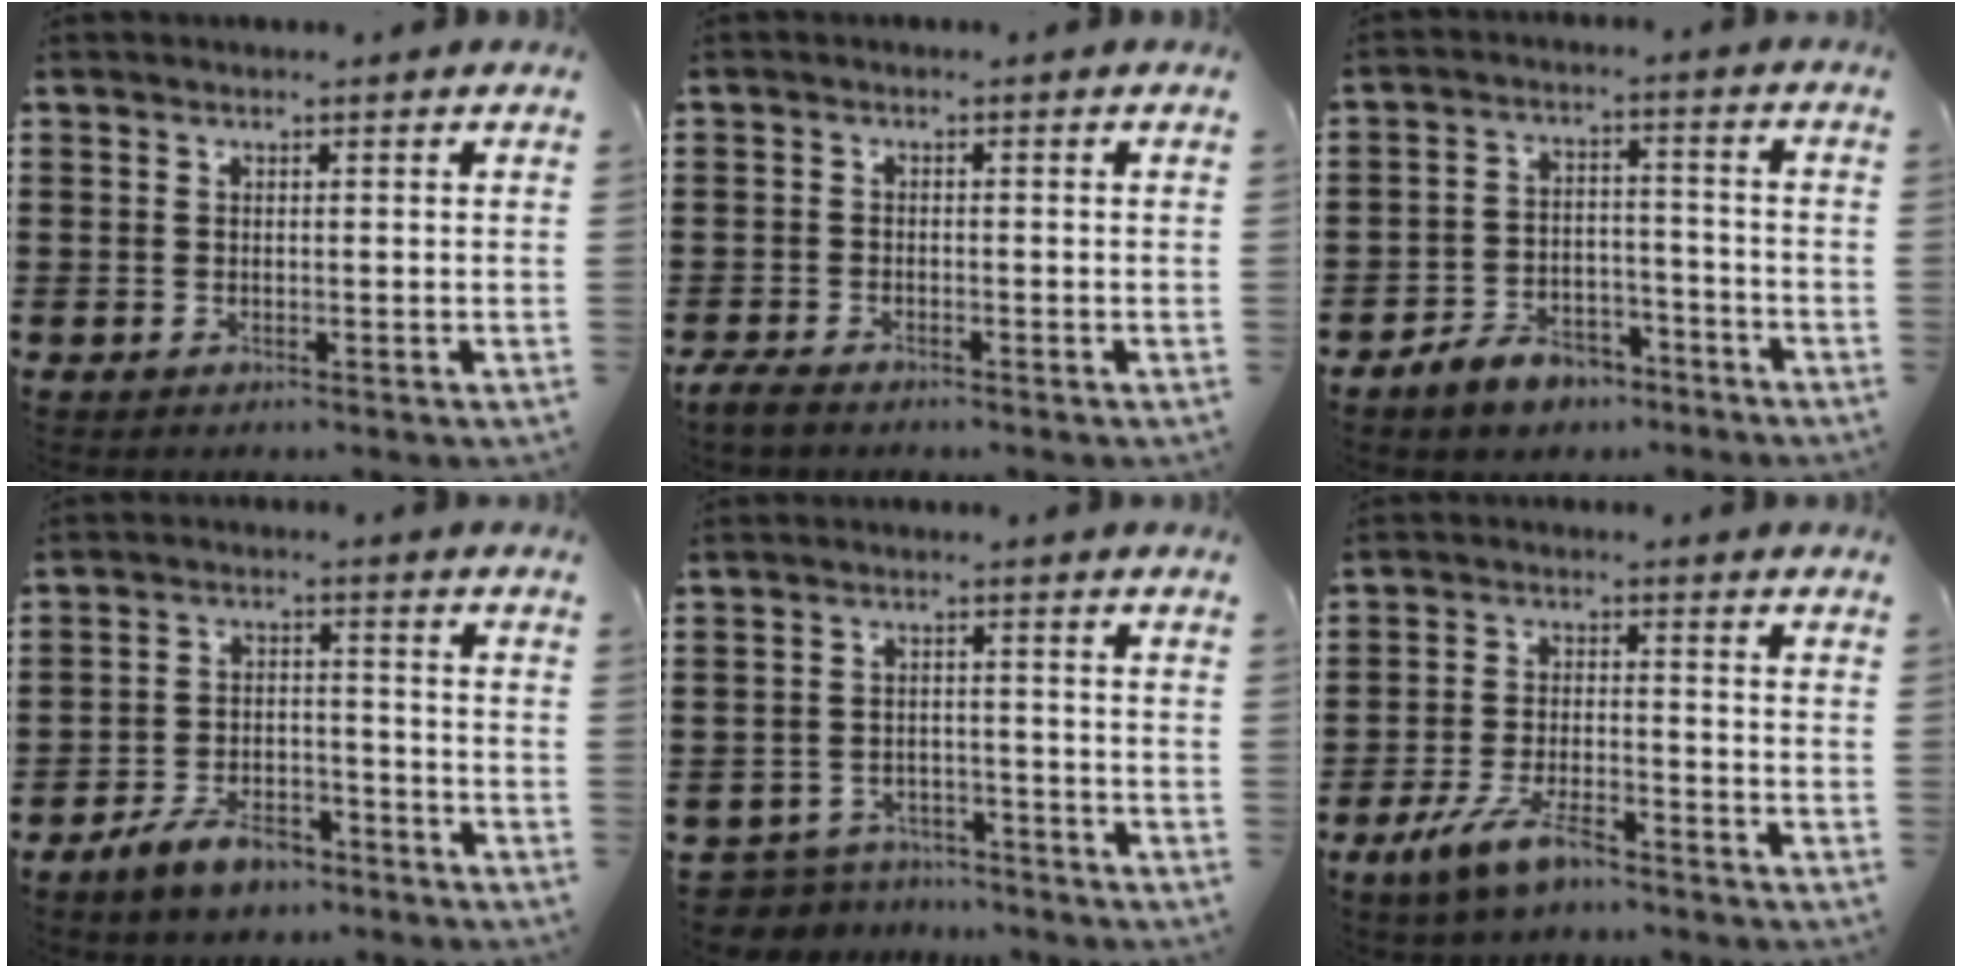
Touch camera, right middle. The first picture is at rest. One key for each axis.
{"total": 2.2, "fx": -1.9, "fy": 0.7, "fz": 0.8, "tx": -0.032, "ty": 0.000, "tz": -0.042}
{"total": 5.7, "fx": -5.1, "fy": 2.1, "fz": 1.2, "tx": -0.028, "ty": 0.018, "tz": -0.101}
{"total": 6.2, "fx": -5.2, "fy": 2.2, "fz": 2.5, "tx": -0.052, "ty": 0.014, "tz": -0.100}
{"total": 4.5, "fx": -4.4, "fy": 0.8, "fz": -0.3, "tx": -0.011, "ty": 0.003, "tz": -0.097}
{"total": 6.8, "fx": -5.0, "fy": 1.9, "fz": 4.1, "tx": -0.093, "ty": -0.003, "tz": -0.097}